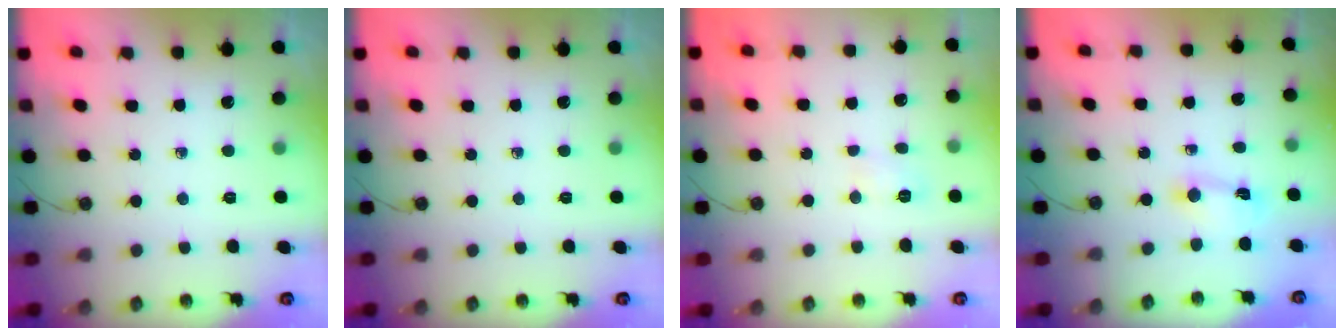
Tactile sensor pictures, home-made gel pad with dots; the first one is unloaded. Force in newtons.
{"total": 0.0}
{"total": 3.5, "press": 3.5, "slide": 0.4}
{"total": 2.2, "press": 2.2, "slide": 0.3}